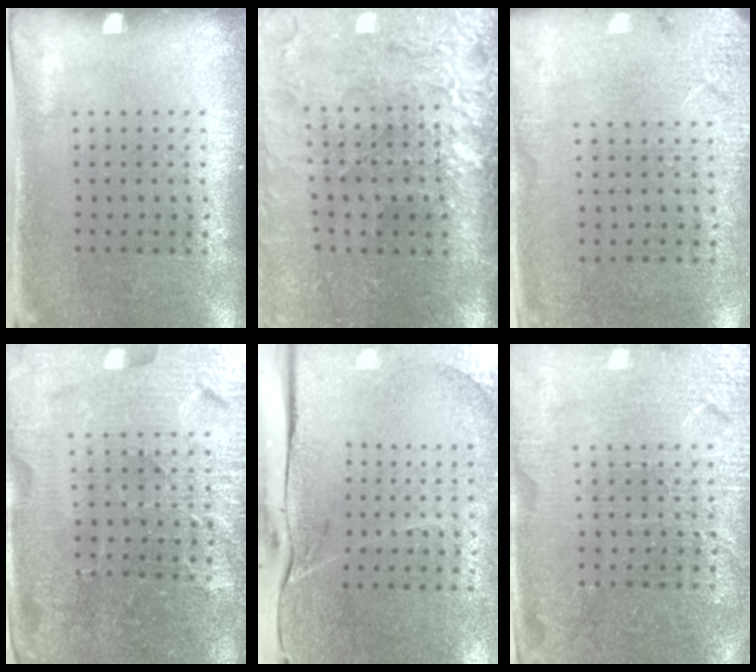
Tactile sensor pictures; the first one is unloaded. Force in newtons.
{"total": 4.6, "press": 3.7, "slide": 2.7}
{"total": 2.6, "press": 2.4, "slide": 1.1}
{"total": 5.6, "press": 5.1, "slide": 2.4}
{"total": 4.1, "press": 3.4, "slide": 2.3}
{"total": 3.7, "press": 3.6, "slide": 1.0}